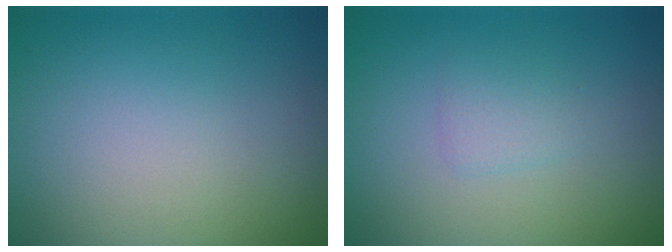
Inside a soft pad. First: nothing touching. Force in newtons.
{"total": 1.2, "press": 1.2, "slide": 0.1}